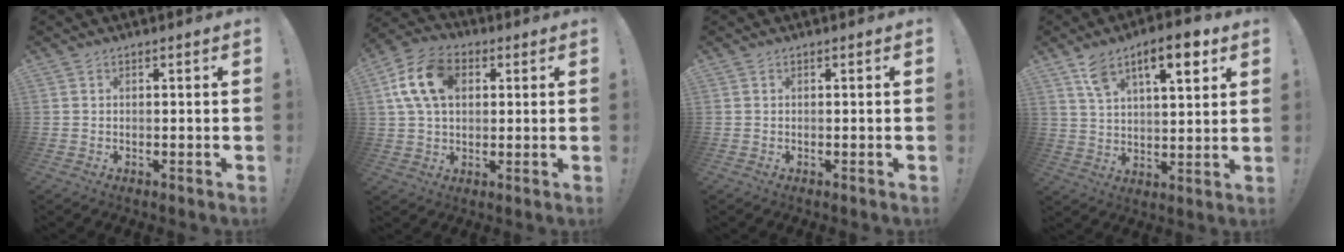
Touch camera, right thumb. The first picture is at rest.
{"total": 14.8, "force": [4.0, 10.1, 10.1], "torque": [-0.179, 0.007, 0.079]}
{"total": 0.0}
{"total": 12.8, "force": [7.3, 5.3, 9.1], "torque": [-0.131, -0.025, 0.121]}